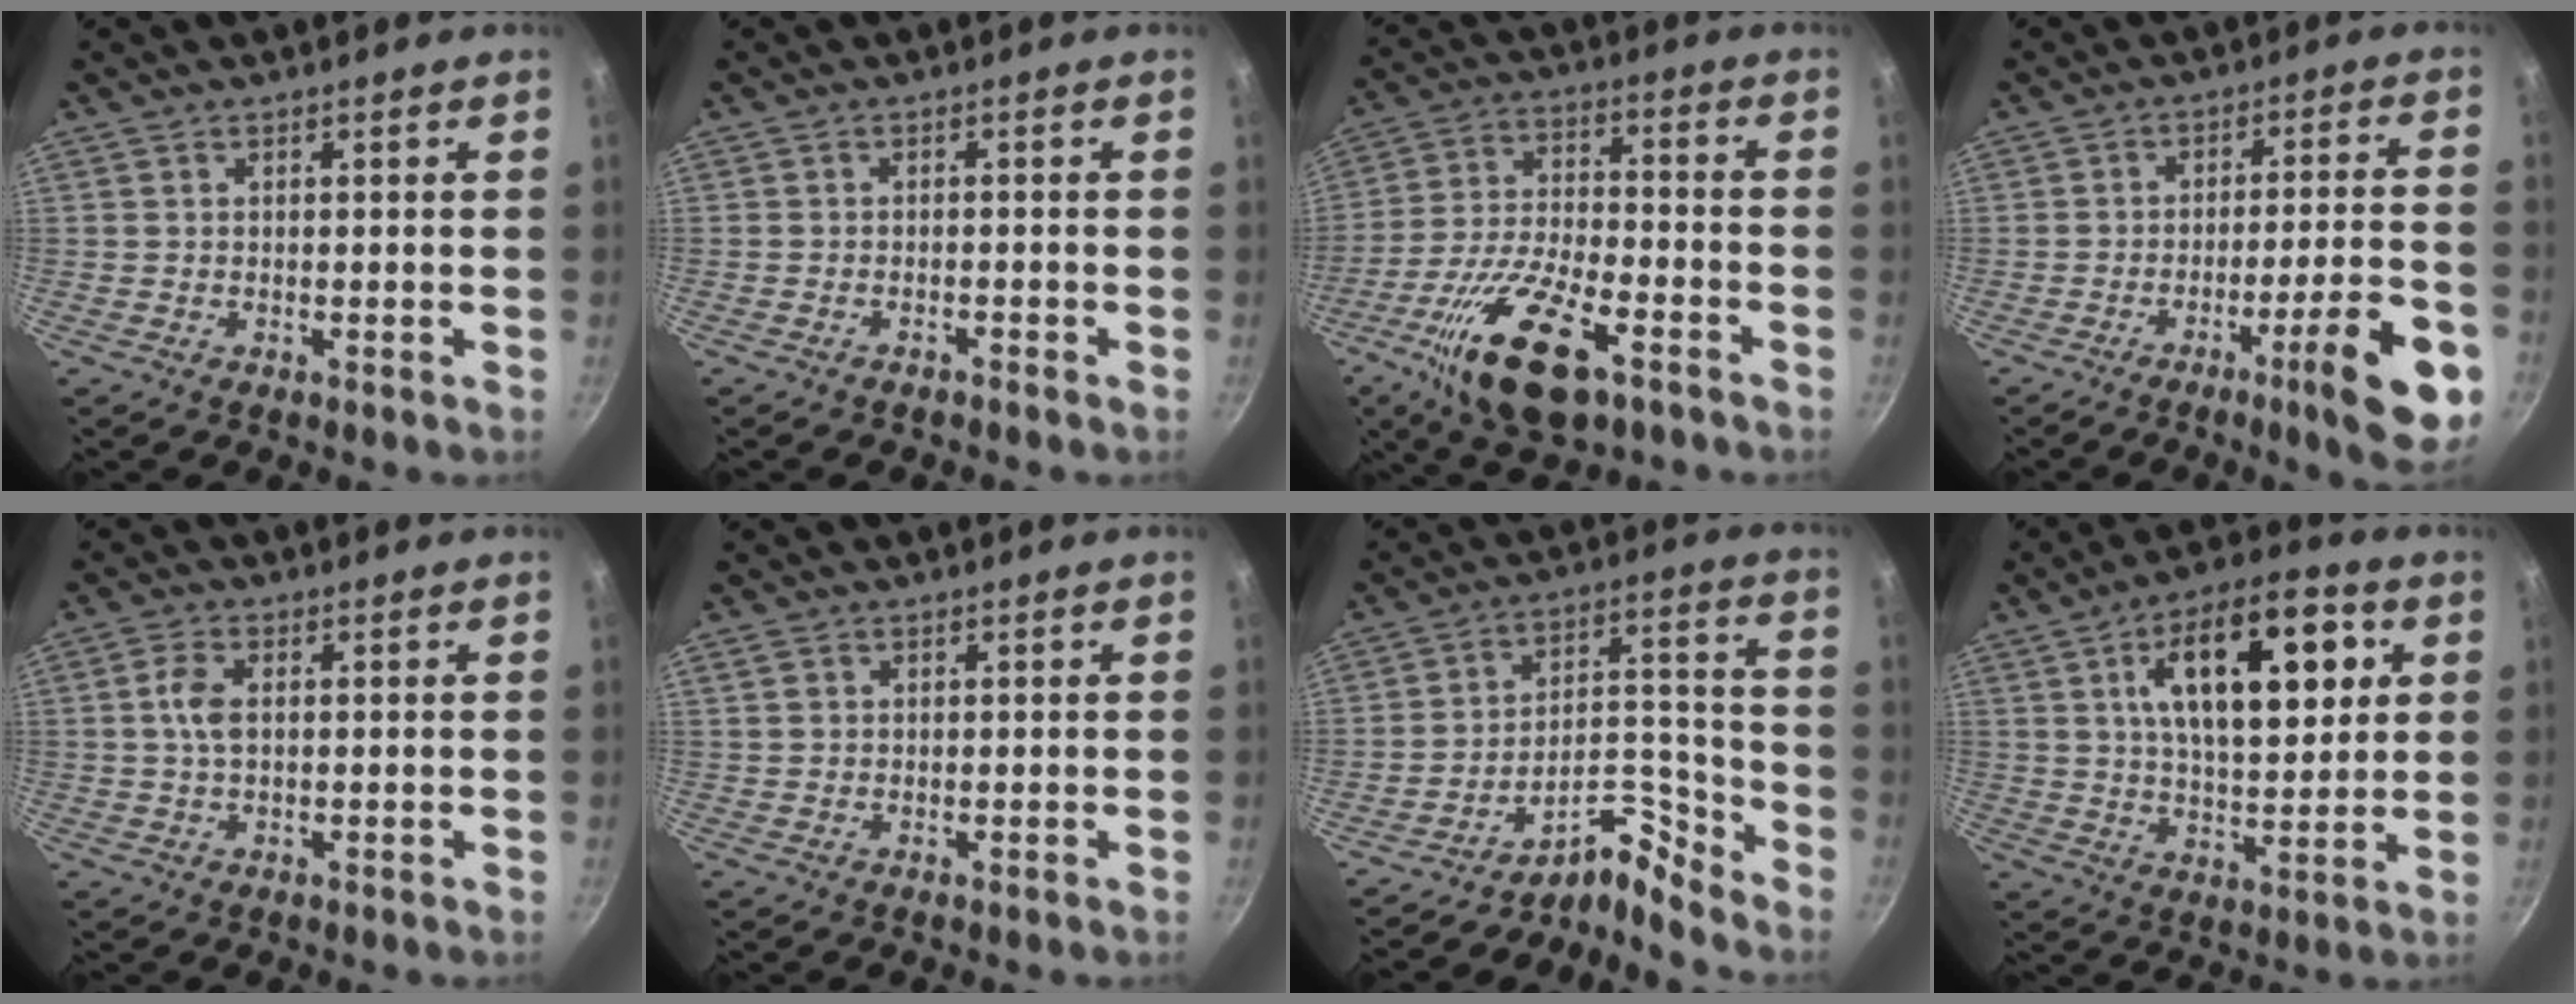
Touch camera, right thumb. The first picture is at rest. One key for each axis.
{"total": 1.0, "fx": -1.0, "fy": 0.2, "fz": 0.2, "tx": -0.011, "ty": 0.014, "tz": -0.016}
{"total": 17.8, "fx": -9.1, "fy": 7.2, "fz": 13.4, "tx": -0.243, "ty": 0.026, "tz": -0.168}
{"total": 14.0, "fx": -6.4, "fy": 2.3, "fz": 12.2, "tx": -0.156, "ty": 0.036, "tz": -0.088}
{"total": 4.5, "fx": 0.8, "fy": 2.6, "fz": 3.6, "tx": -0.072, "ty": 0.006, "tz": 0.013}
{"total": 1.9, "fx": 1.0, "fy": 1.3, "fz": 0.8, "tx": -0.013, "ty": 0.001, "tz": 0.019}
{"total": 8.9, "fx": -8.6, "fy": 1.7, "fz": 1.7, "tx": -0.002, "ty": 0.112, "tz": -0.163}
{"total": 19.4, "fx": 6.0, "fy": 9.2, "fz": 16.0, "tx": -0.216, "ty": -0.011, "tz": 0.089}